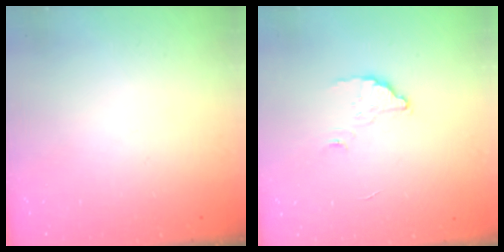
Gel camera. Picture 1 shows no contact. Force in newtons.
{"total": 2.6, "press": 2.6, "slide": 0.1}